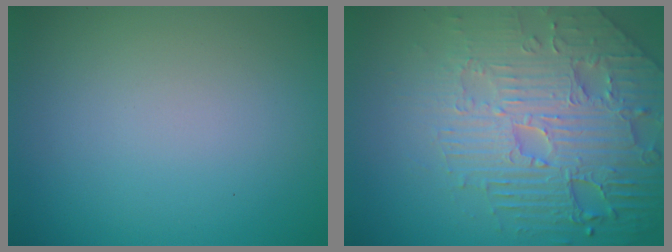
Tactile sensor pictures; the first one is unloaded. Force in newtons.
{"total": 7.1, "press": 5.8, "slide": 4.1}